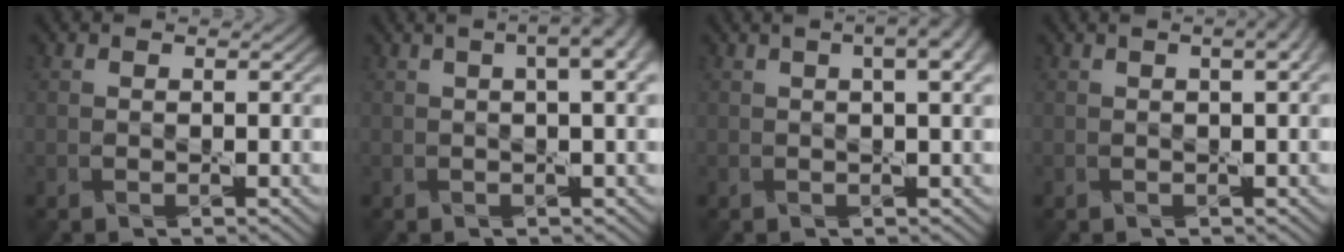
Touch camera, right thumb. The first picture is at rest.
{"total": 5.9, "force": [2.0, 1.7, 5.3], "torque": [-0.056, 0.015, 0.016]}
{"total": 6.1, "force": [2.3, 1.9, 5.3], "torque": [-0.057, 0.013, 0.015]}
{"total": 3.2, "force": [1.2, 0.9, 2.9], "torque": [-0.030, 0.005, 0.002]}